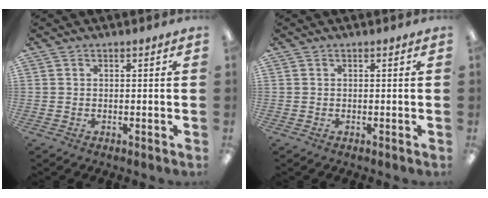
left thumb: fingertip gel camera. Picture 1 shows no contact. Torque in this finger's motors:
{"motor_torque": [0.00, 0.00, 0.01, -0.01, 0.00]}